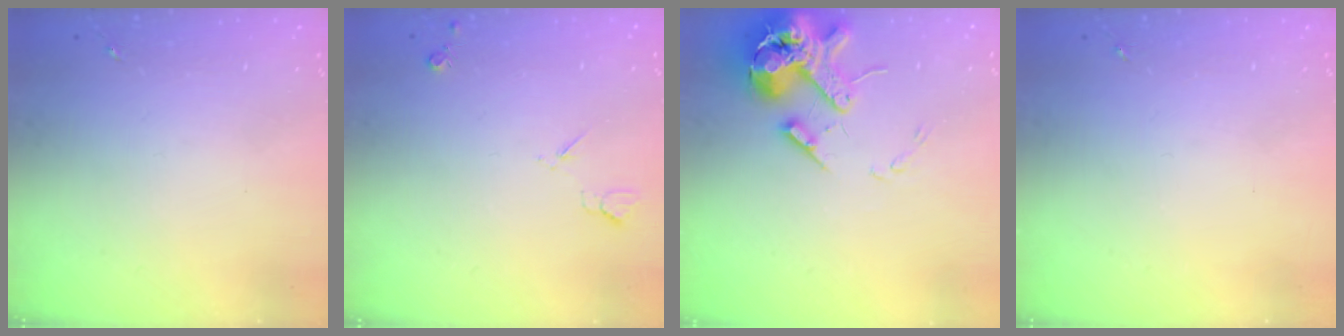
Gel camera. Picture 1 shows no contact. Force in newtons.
{"total": 4.1, "press": 4.0, "slide": 0.7}
{"total": 15.3, "press": 15.1, "slide": 2.6}
{"total": 0.0}